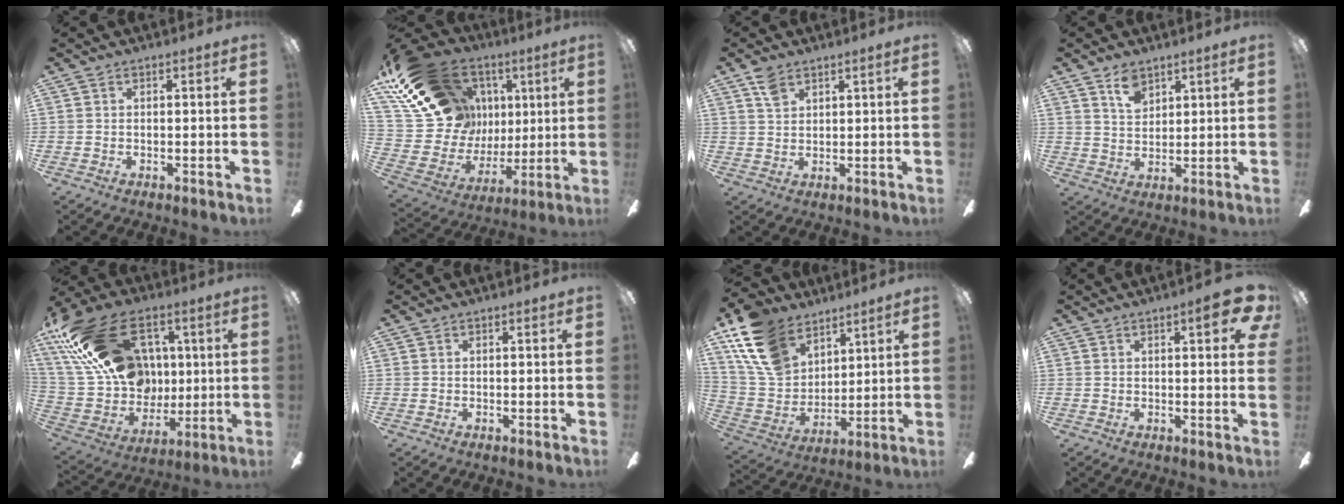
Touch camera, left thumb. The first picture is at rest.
{"total": 24.5, "force": [11.3, 18.3, 11.8], "torque": [-0.246, -0.048, 0.240]}
{"total": 3.8, "force": [2.8, 1.6, 2.0], "torque": [-0.047, -0.001, 0.054]}
{"total": 5.5, "force": [4.0, 2.8, 2.5], "torque": [-0.045, -0.012, 0.073]}
{"total": 30.2, "force": [11.5, 20.8, 18.7], "torque": [-0.374, -0.026, 0.232]}
{"total": 0.0}
{"total": 16.8, "force": [11.0, 10.4, 7.2], "torque": [-0.176, -0.042, 0.217]}
{"total": 7.3, "force": [3.0, 2.1, 6.3], "torque": [-0.072, -0.010, 0.041]}